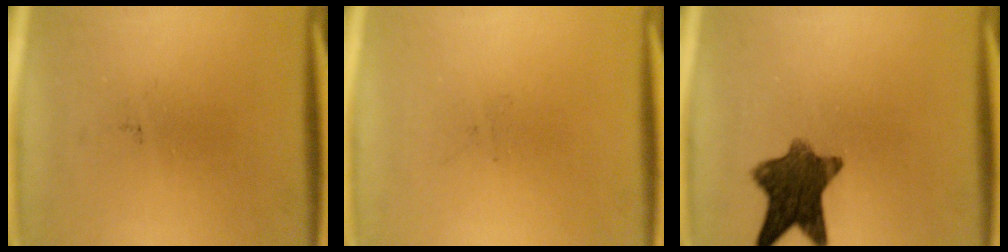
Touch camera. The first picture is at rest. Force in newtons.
{"total": 0.0}
{"total": 9.5}